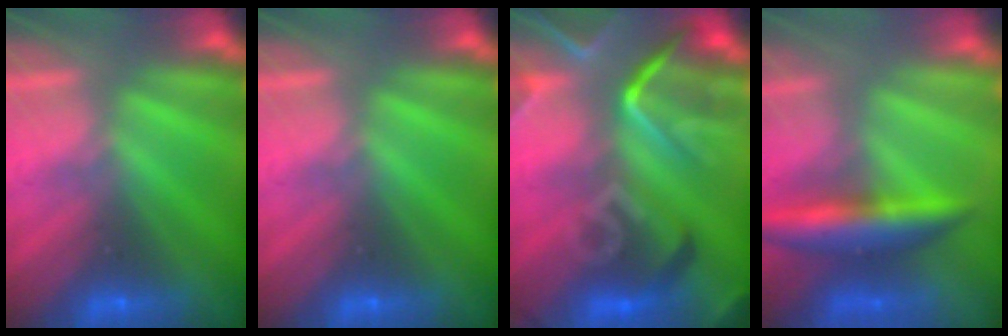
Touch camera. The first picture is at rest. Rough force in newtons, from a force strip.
{"total": 0.0}
{"total": 8.1}
{"total": 6.5}